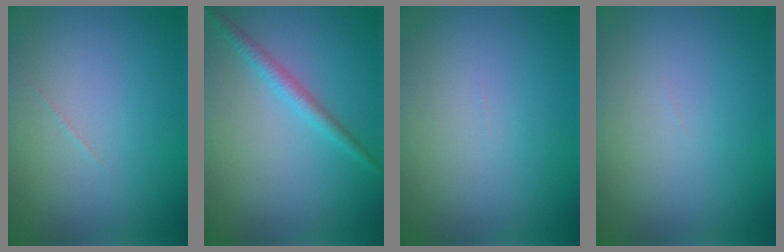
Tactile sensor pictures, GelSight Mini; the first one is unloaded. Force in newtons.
{"total": 1.9, "press": 1.9, "slide": 0.0}
{"total": 0.0}
{"total": 0.0}